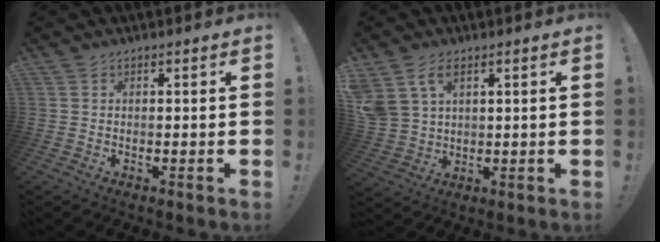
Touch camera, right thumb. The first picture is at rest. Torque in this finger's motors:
{"motor_torque": [0.23, 0.49, 1.06, 0.55, 0.13]}